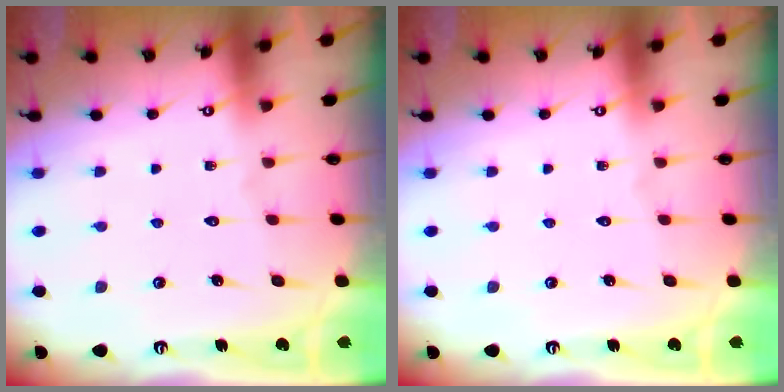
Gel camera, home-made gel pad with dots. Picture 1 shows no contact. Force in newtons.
{"total": 0.0}